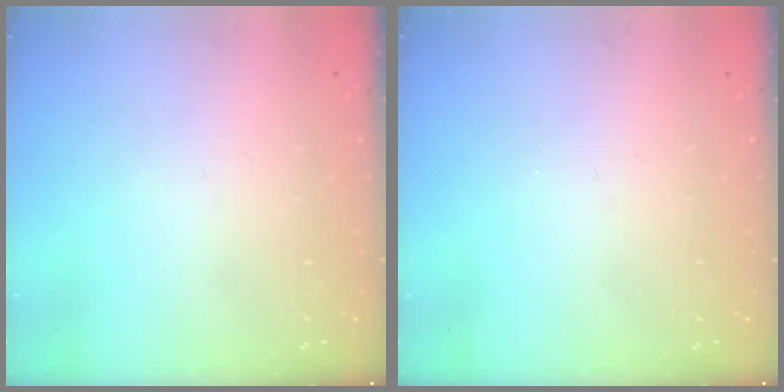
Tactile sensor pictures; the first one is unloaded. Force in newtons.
{"total": 0.0}